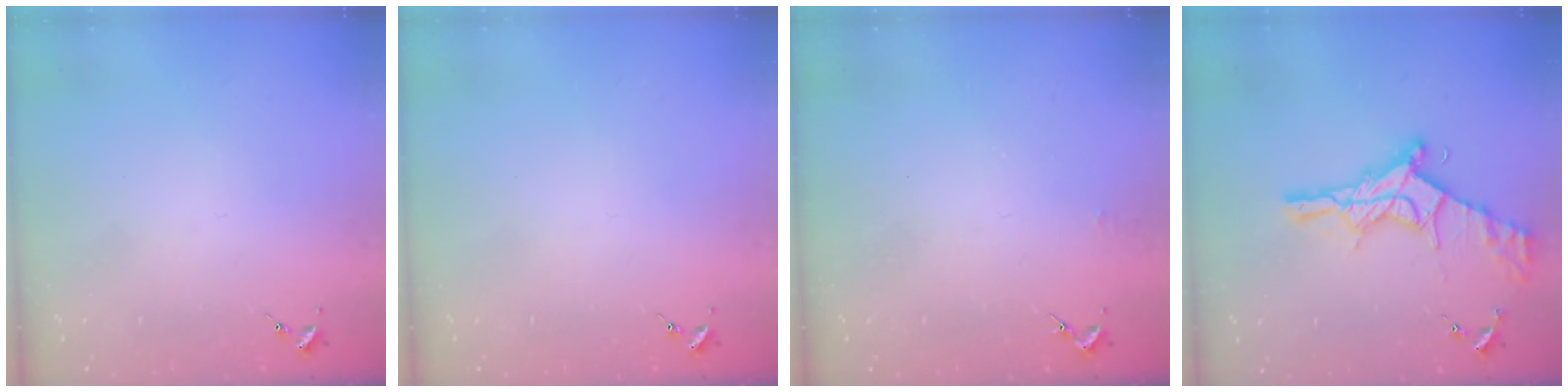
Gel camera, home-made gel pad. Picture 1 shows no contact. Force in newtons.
{"total": 0.0}
{"total": 1.4, "press": 1.4, "slide": 0.1}
{"total": 19.0, "press": 18.9, "slide": 1.3}